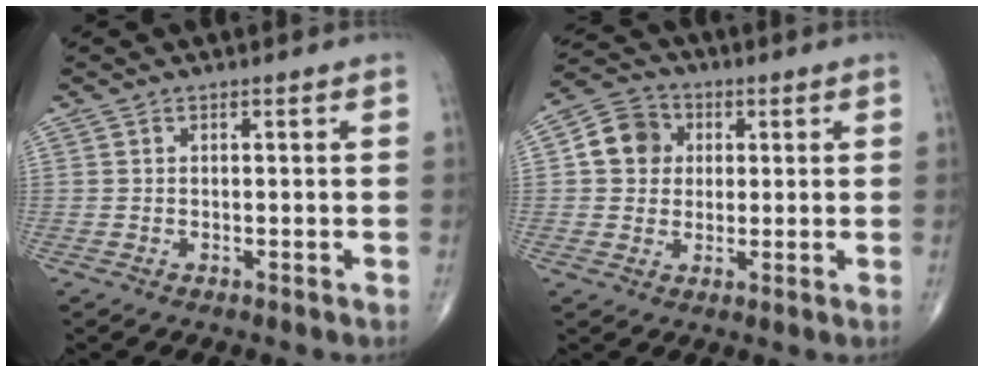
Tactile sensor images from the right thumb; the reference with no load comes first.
{"total": 8.1, "force": [1.4, 7.2, 3.5], "torque": [-0.041, 0.009, 0.012]}